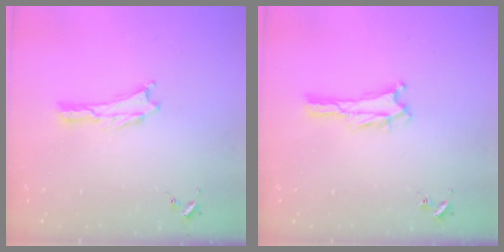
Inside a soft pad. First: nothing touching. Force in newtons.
{"total": 1.3, "press": 1.3, "slide": 0.4}